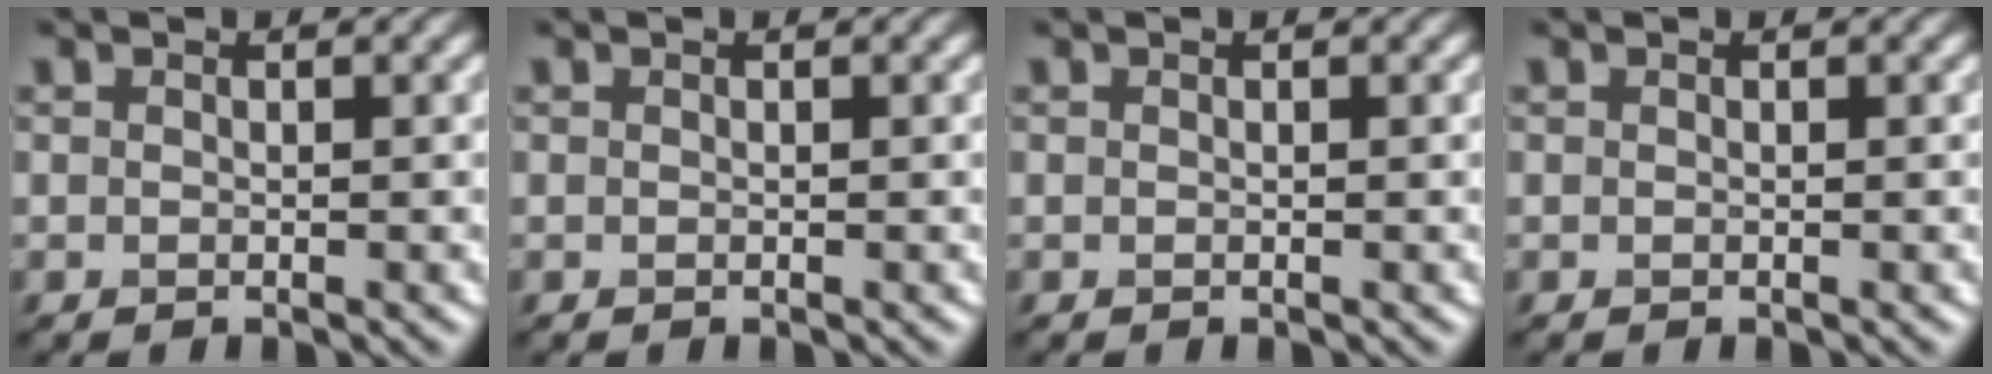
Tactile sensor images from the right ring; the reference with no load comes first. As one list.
[{"total": 0.0}, {"total": 0.0}, {"total": 0.0}]